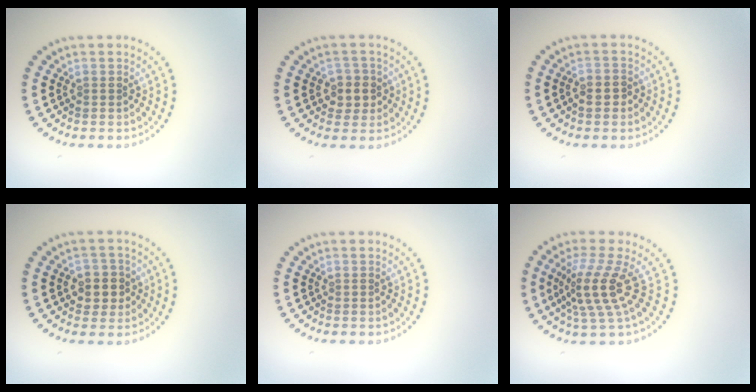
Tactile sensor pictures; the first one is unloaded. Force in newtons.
{"total": 2.1, "press": 2.0, "slide": 0.7}
{"total": 1.3, "press": 1.2, "slide": 0.5}
{"total": 2.6, "press": 2.5, "slide": 0.8}
{"total": 0.0}
{"total": 4.2, "press": 2.8, "slide": 3.1}